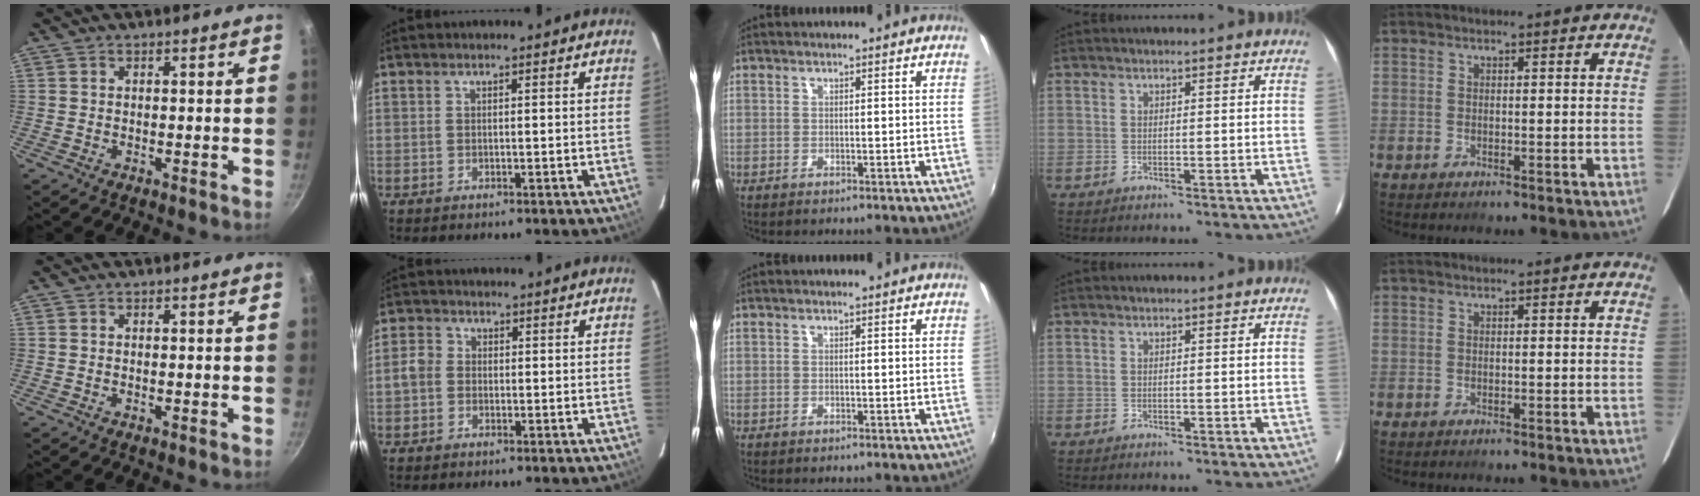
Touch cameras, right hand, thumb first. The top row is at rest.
{"index": {"total": 3.0, "force": [-0.7, 2.7, 1.2], "torque": [-0.021, 0.008, -0.021]}}